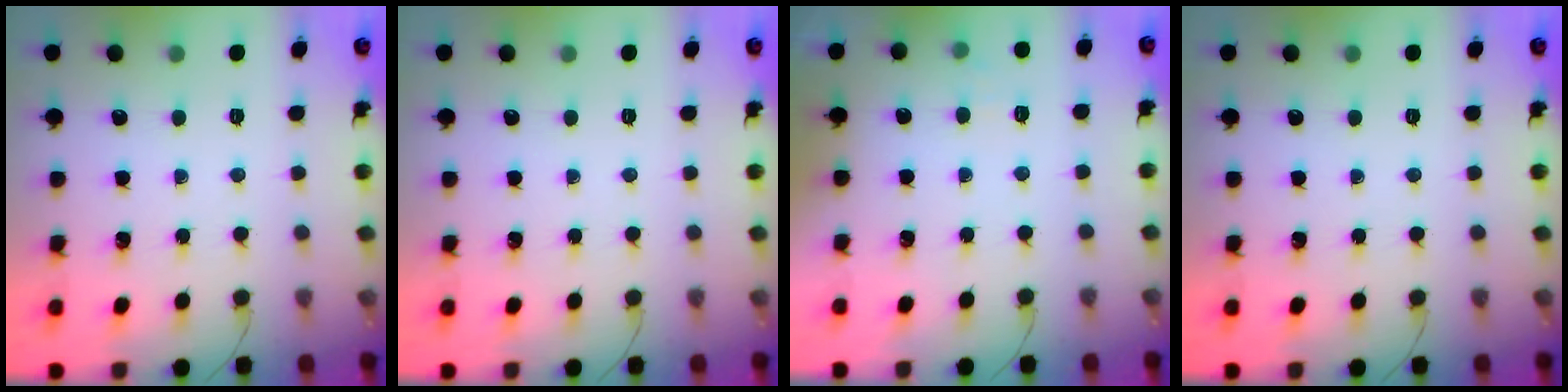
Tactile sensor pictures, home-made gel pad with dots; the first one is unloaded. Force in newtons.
{"total": 0.0}
{"total": 6.0, "press": 5.8, "slide": 1.6}
{"total": 0.0}